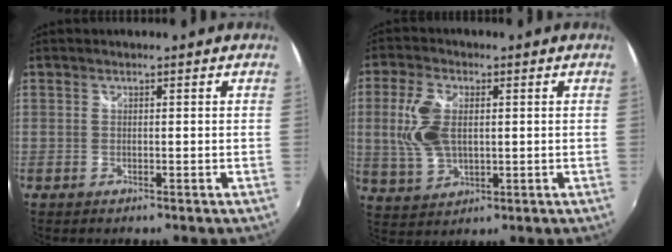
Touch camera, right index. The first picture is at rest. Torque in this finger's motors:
{"motor_torque": [0.26, -0.01, 0.27, 0.09]}